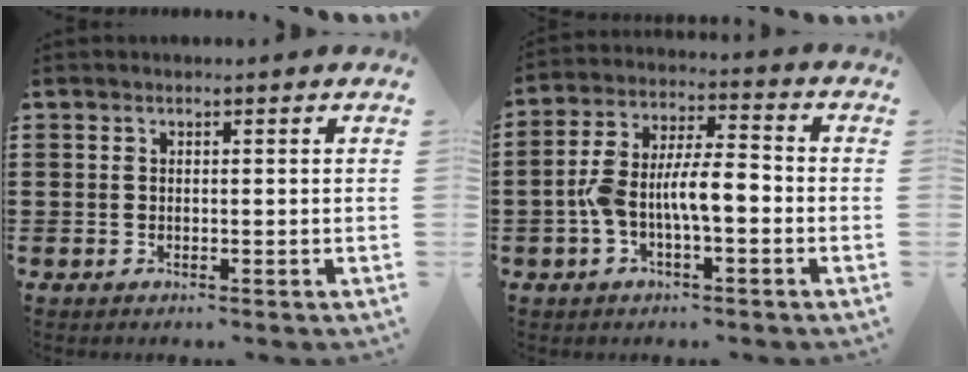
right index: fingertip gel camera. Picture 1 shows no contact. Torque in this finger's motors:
{"motor_torque": [1.14, -1.00, 0.32, 0.21]}